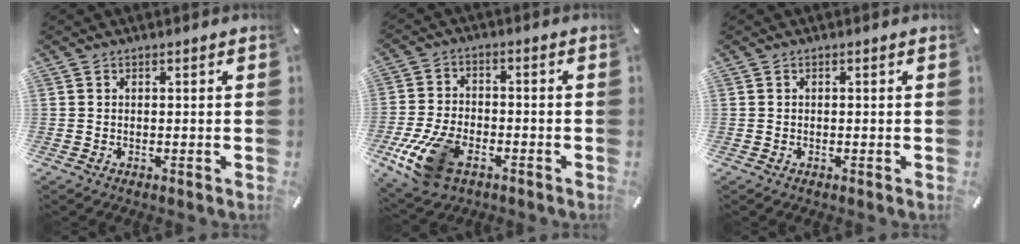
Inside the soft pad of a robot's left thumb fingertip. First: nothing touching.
{"total": 14.0, "force": [-6.4, 8.1, 9.5], "torque": [-0.201, 0.019, -0.109]}
{"total": 0.0}